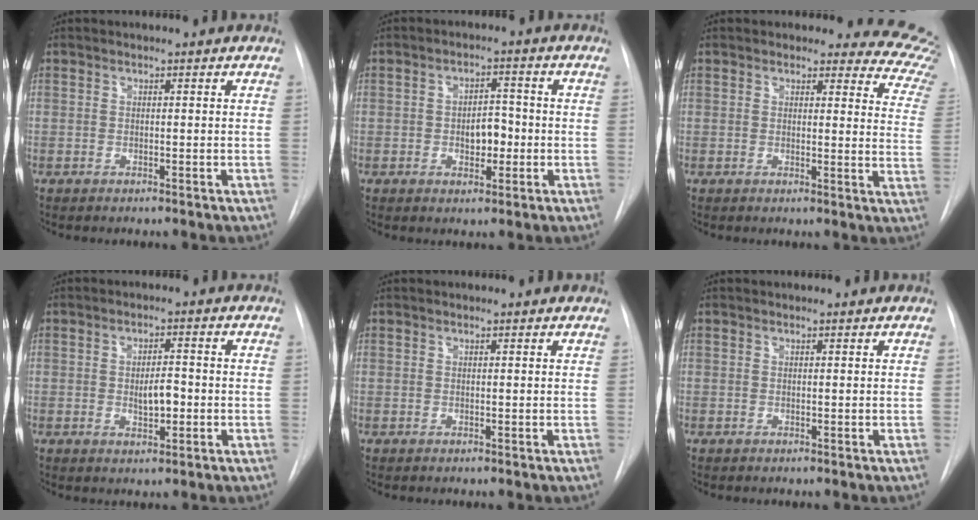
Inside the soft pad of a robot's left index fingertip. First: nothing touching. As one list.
[{"total": 4.5, "force": [-0.8, 2.6, 3.6], "torque": [-0.049, 0.009, -0.009]}, {"total": 11.5, "force": [11.1, 2.8, 1.3], "torque": [0.035, -0.088, 0.073]}, {"total": 3.8, "force": [-0.5, 1.6, 3.4], "torque": [-0.051, 0.001, -0.004]}, {"total": 1.1, "force": [1.0, 0.2, 0.3], "torque": [-0.012, 0.008, 0.012]}, {"total": 0.5, "force": [0.5, 0.1, 0.1], "torque": [-0.006, 0.003, 0.008]}]